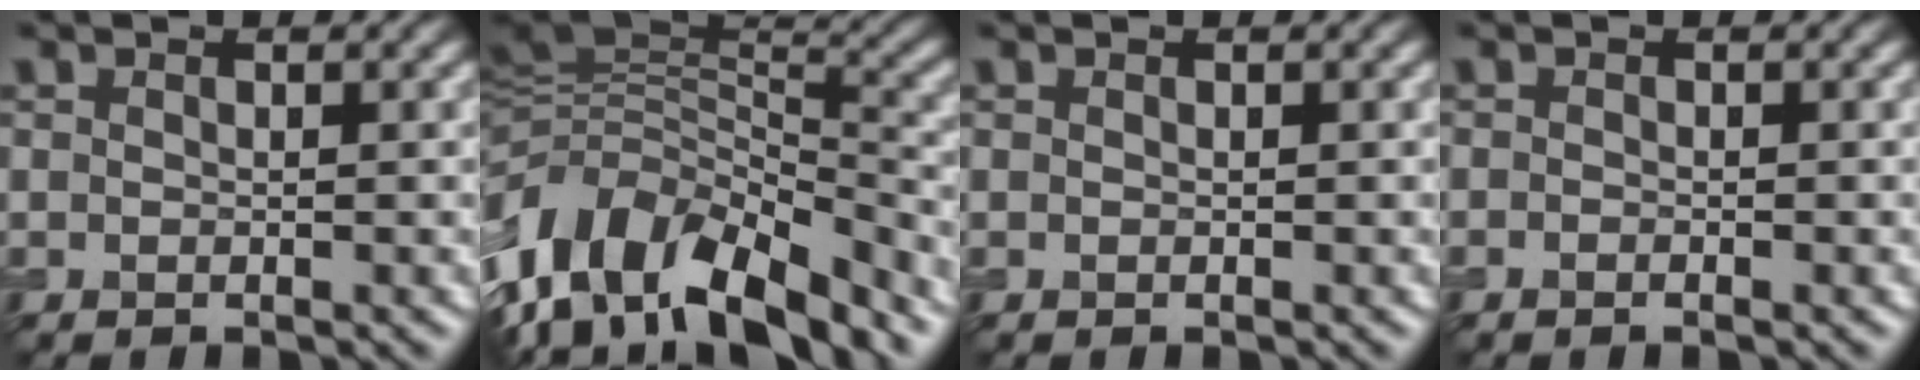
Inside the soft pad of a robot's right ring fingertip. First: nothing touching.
{"total": 11.8, "force": [-5.6, 6.5, 8.1], "torque": [-0.170, 0.022, -0.103]}
{"total": 0.0}
{"total": 0.0}